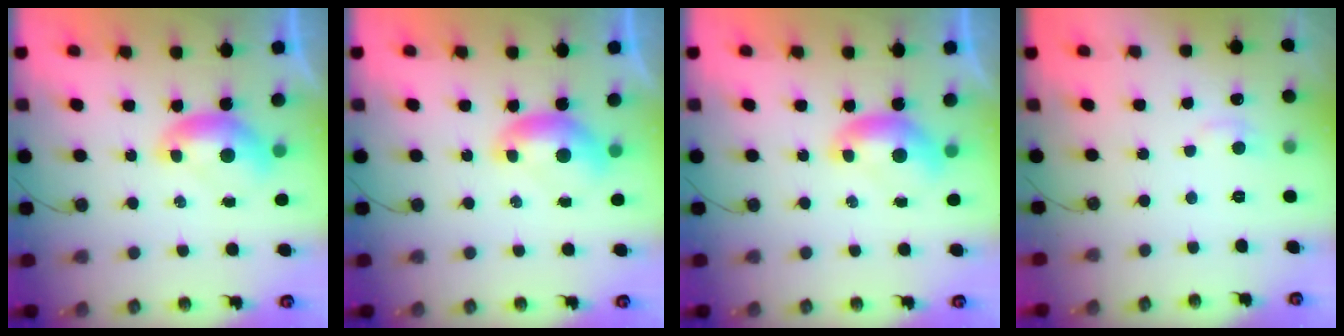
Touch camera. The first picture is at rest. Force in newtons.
{"total": 0.0}
{"total": 0.0}
{"total": 1.2, "press": 1.0, "slide": 0.7}